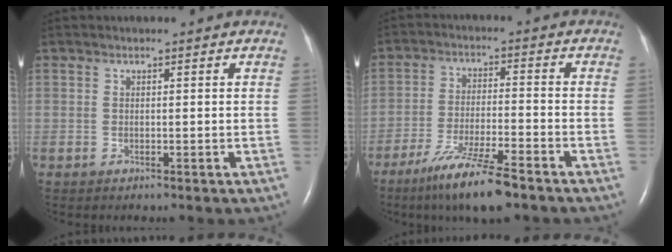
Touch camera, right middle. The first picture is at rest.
{"total": 10.3, "force": [-7.3, 0.4, 7.2], "torque": [-0.140, -0.030, -0.131]}